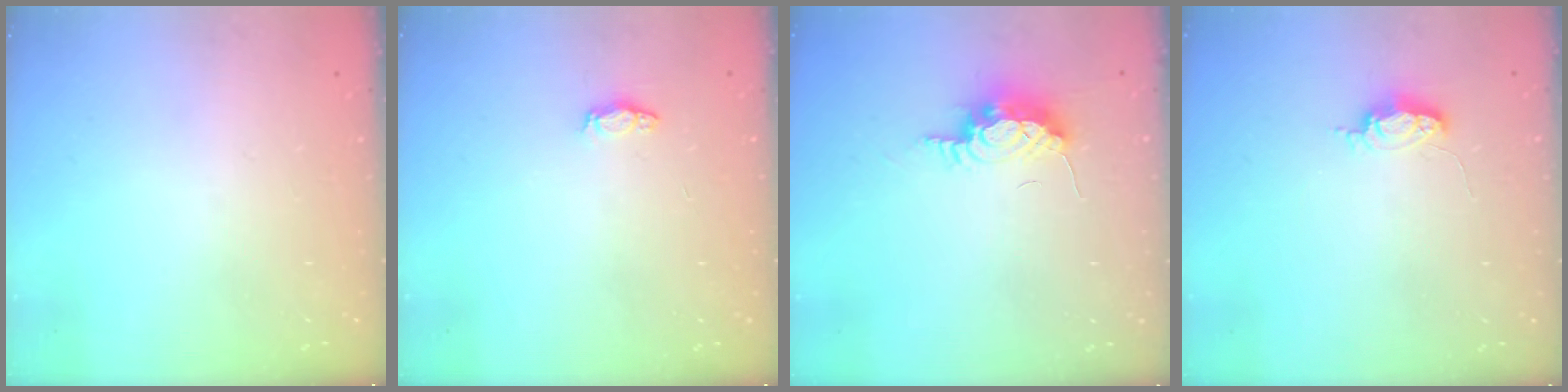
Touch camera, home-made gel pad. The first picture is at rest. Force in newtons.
{"total": 3.0, "press": 2.9, "slide": 0.4}
{"total": 14.9, "press": 9.9, "slide": 11.1}
{"total": 4.0, "press": 3.9, "slide": 0.5}